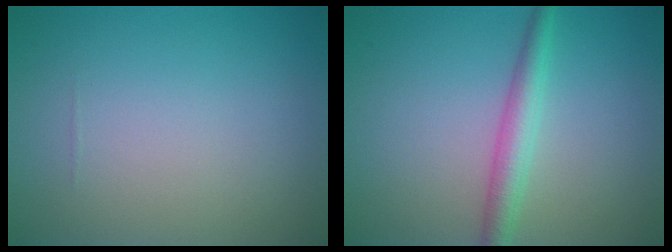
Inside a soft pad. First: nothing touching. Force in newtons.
{"total": 2.8, "press": 2.8, "slide": 0.0}